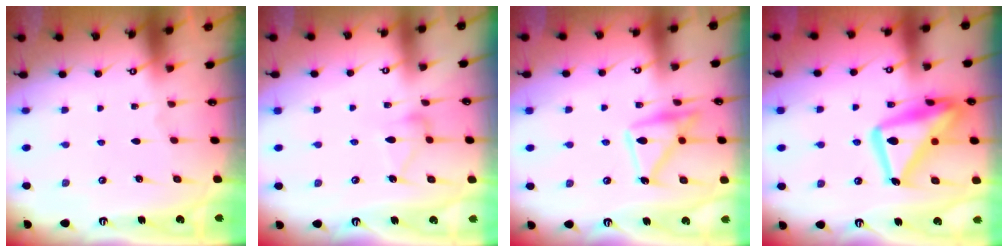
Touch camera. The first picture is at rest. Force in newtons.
{"total": 8.2, "press": 8.2, "slide": 0.3}
{"total": 14.9, "press": 14.8, "slide": 1.1}
{"total": 20.8, "press": 20.8, "slide": 1.5}